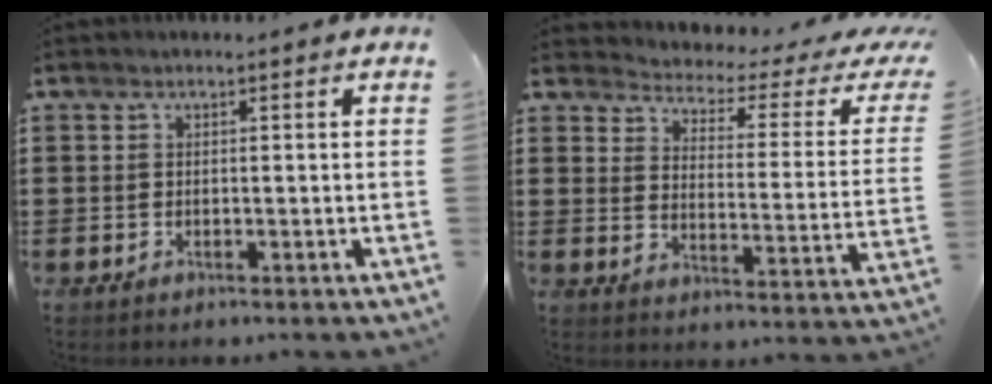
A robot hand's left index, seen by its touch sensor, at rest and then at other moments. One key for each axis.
{"total": 2.5, "fx": 2.0, "fy": 0.6, "fz": 1.2, "tx": -0.043, "ty": -0.027, "tz": 0.023}